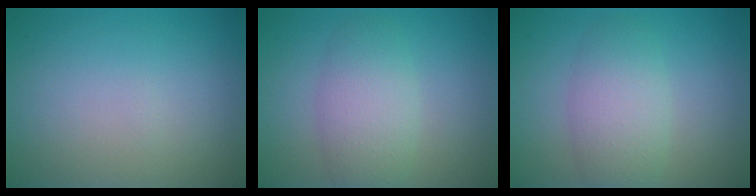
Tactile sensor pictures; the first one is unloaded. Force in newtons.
{"total": 4.0, "press": 4.0, "slide": 0.3}
{"total": 2.7, "press": 2.7, "slide": 0.3}